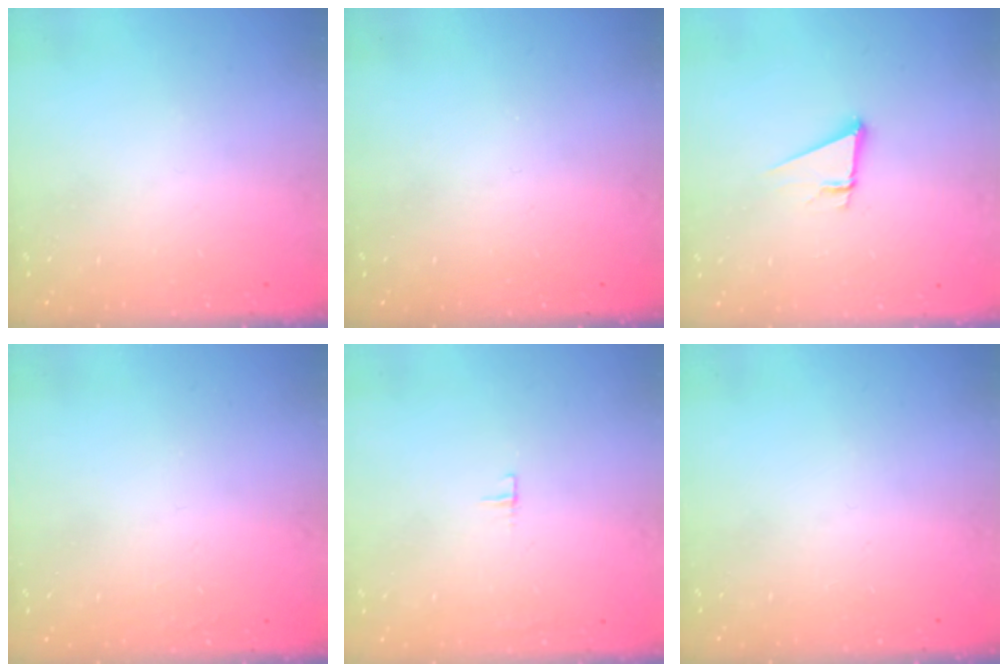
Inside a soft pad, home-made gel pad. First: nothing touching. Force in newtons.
{"total": 0.0}
{"total": 3.6, "press": 3.6, "slide": 0.3}
{"total": 1.5, "press": 1.5, "slide": 0.1}
{"total": 3.1, "press": 3.1, "slide": 0.2}
{"total": 0.0}